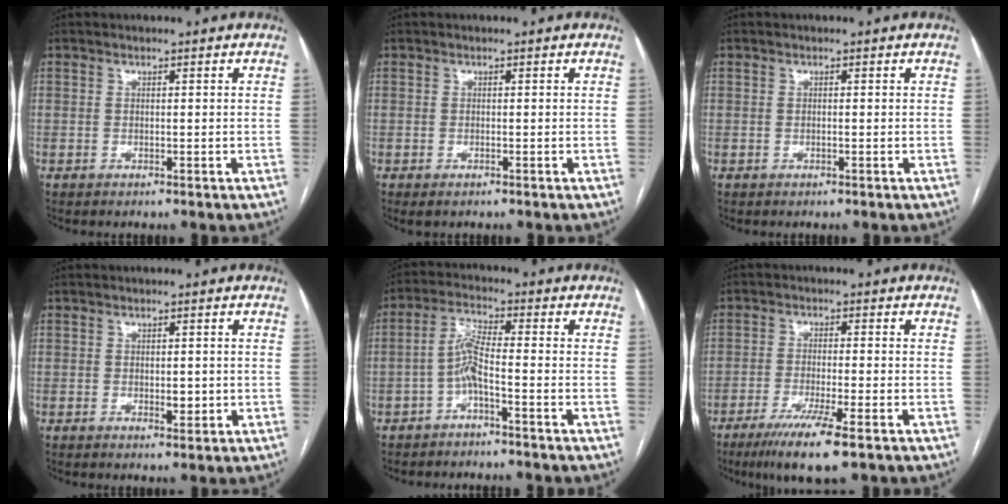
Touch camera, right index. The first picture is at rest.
{"total": 0.9, "force": [-0.6, 0.4, 0.6], "torque": [-0.008, -0.001, -0.005]}
{"total": 0.0}
{"total": 2.1, "force": [-0.2, 1.0, 1.8], "torque": [-0.026, -0.003, 0.001]}
{"total": 4.6, "force": [-1.8, 0.3, 4.2], "torque": [-0.087, 0.013, -0.039]}
{"total": 8.5, "force": [-5.2, 0.2, 6.7], "torque": [-0.121, -0.023, -0.088]}